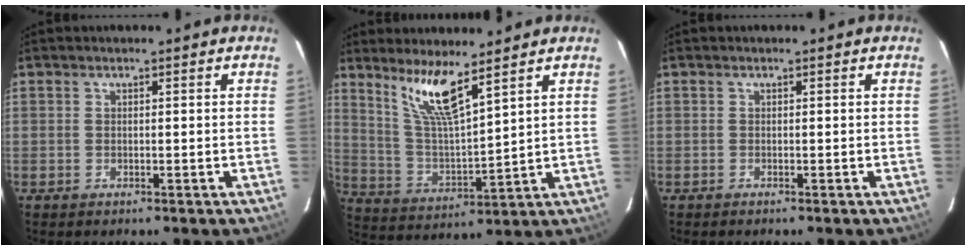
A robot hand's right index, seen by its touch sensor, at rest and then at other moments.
{"total": 10.1, "force": [7.2, 0.9, 7.1], "torque": [-0.131, -0.006, 0.152]}
{"total": 0.0}